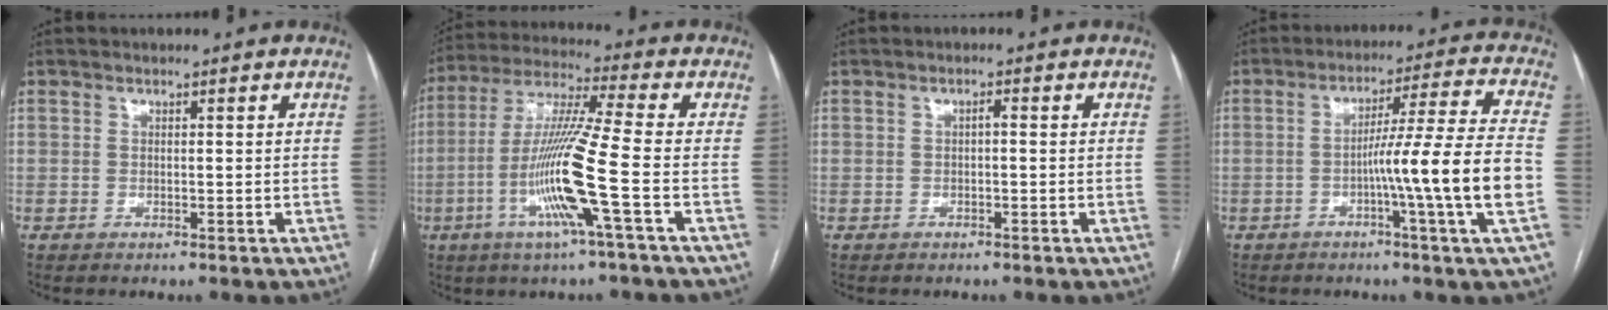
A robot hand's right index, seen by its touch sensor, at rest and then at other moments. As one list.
[{"total": 14.1, "force": [-4.2, -1.3, 13.4], "torque": [-0.271, -0.011, -0.089]}, {"total": 0.8, "force": [-0.1, 0.2, 0.8], "torque": [-0.011, 0.003, -0.003]}, {"total": 13.2, "force": [-3.3, -2.4, 12.6], "torque": [-0.198, 0.000, -0.057]}]